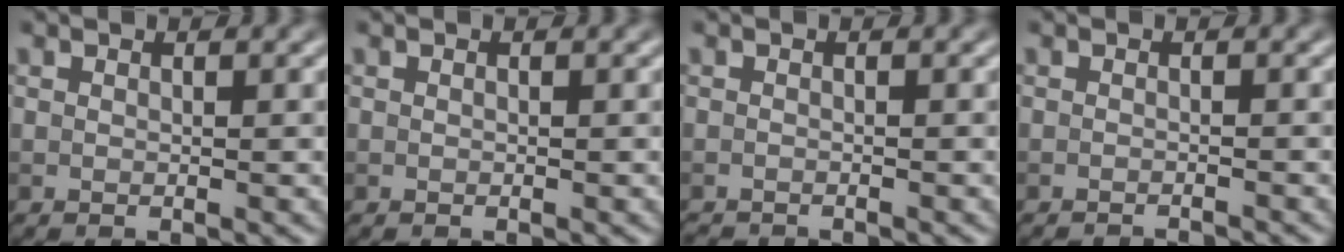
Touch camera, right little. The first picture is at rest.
{"total": 0.0}
{"total": 1.6, "force": [-1.6, 0.1, 0.2], "torque": [0.005, -0.010, -0.026]}
{"total": 2.8, "force": [-2.6, 0.3, 0.7], "torque": [-0.005, 0.005, -0.036]}